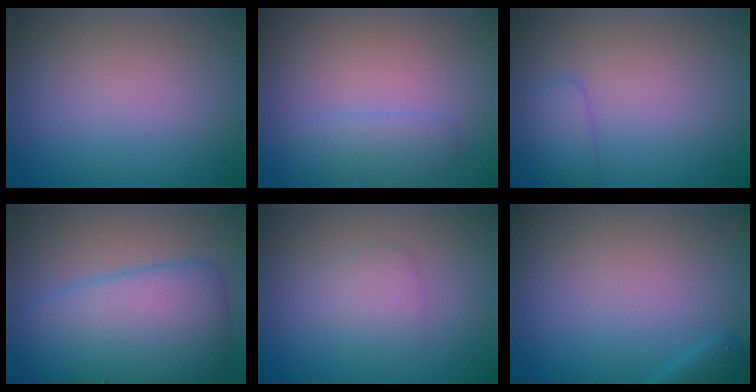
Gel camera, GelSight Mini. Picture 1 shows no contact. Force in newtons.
{"total": 1.7, "press": 1.7, "slide": 0.2}
{"total": 1.6, "press": 1.6, "slide": 0.1}
{"total": 6.6, "press": 6.6, "slide": 0.2}
{"total": 1.7, "press": 1.7, "slide": 0.0}
{"total": 1.2, "press": 1.2, "slide": 0.1}